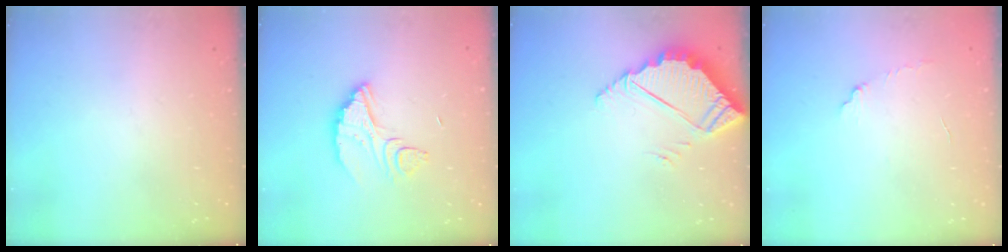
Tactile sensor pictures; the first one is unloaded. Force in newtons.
{"total": 8.1, "press": 8.1, "slide": 0.4}
{"total": 4.8, "press": 4.8, "slide": 0.3}
{"total": 4.8, "press": 4.8, "slide": 0.3}